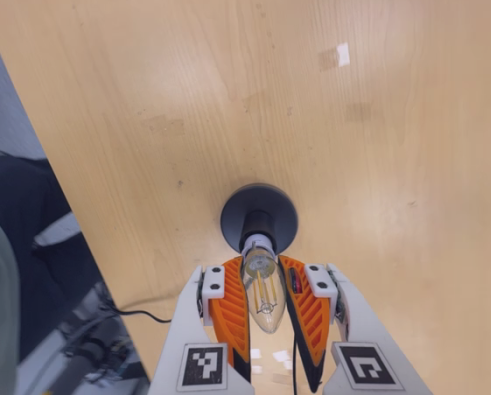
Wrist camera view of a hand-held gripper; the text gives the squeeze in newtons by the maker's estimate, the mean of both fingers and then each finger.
{"total": 20.3, "left": 20.1, "right": 20.5}